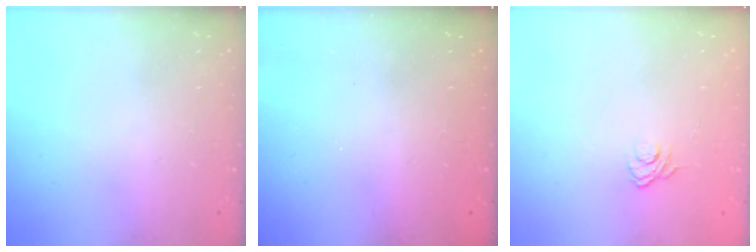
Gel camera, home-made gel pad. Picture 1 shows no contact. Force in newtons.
{"total": 2.4, "press": 2.3, "slide": 0.8}
{"total": 2.8, "press": 2.5, "slide": 1.4}